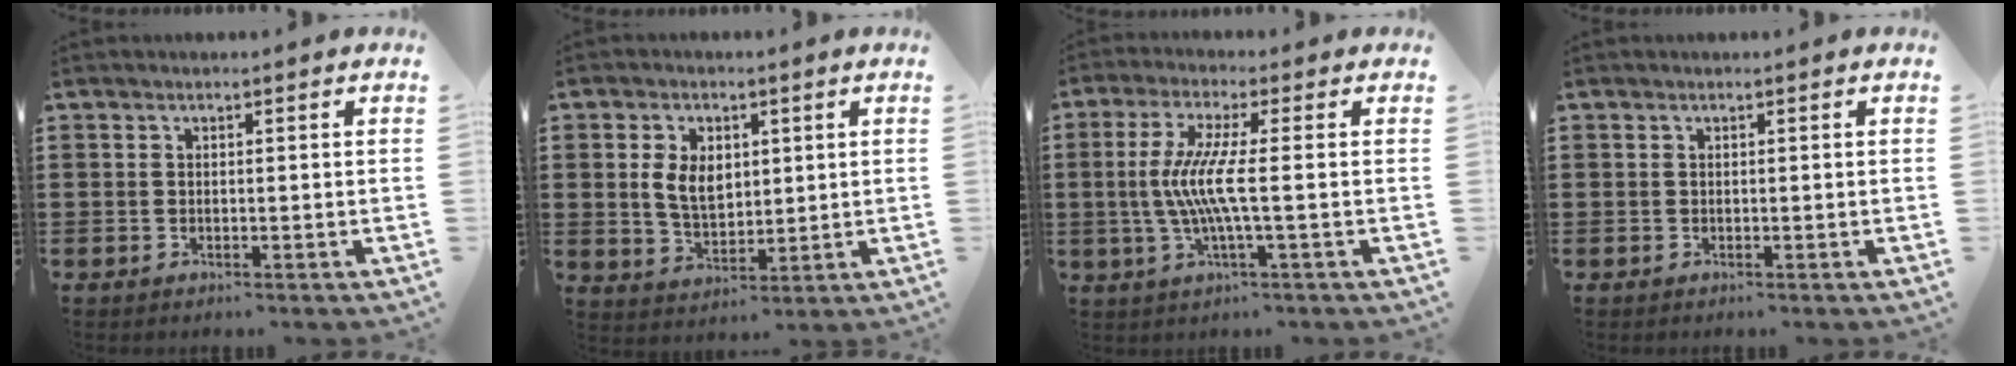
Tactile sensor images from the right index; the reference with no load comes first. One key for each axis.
{"total": 6.0, "fx": 1.1, "fy": 4.0, "fz": 4.4, "tx": -0.094, "ty": 0.009, "tz": 0.014}
{"total": 7.3, "fx": -0.8, "fy": 0.2, "fz": 7.3, "tx": -0.167, "ty": -0.019, "tz": -0.029}
{"total": 0.0}